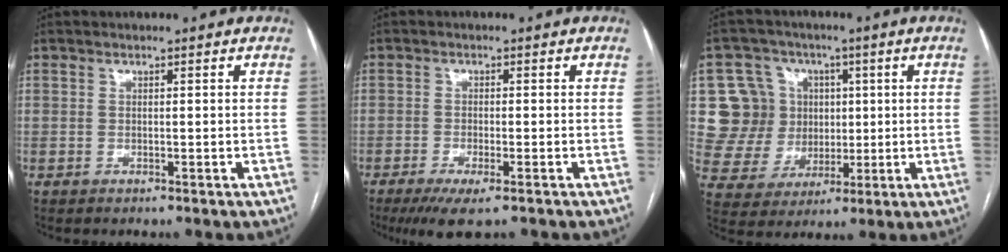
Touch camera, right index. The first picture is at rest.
{"total": 5.8, "force": [-4.0, 0.9, 4.1], "torque": [-0.065, -0.015, -0.062]}
{"total": 11.7, "force": [2.8, 11.0, 2.6], "torque": [-0.064, 0.043, 0.062]}